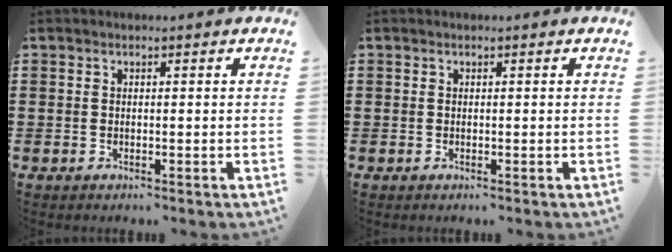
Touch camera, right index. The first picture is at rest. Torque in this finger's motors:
{"motor_torque": [0.12, 0.12, 0.00, 0.00]}